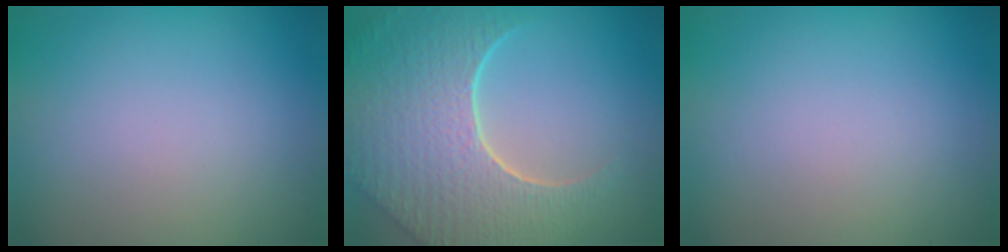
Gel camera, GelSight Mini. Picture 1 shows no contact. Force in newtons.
{"total": 8.7, "press": 6.2, "slide": 6.2}
{"total": 0.0}